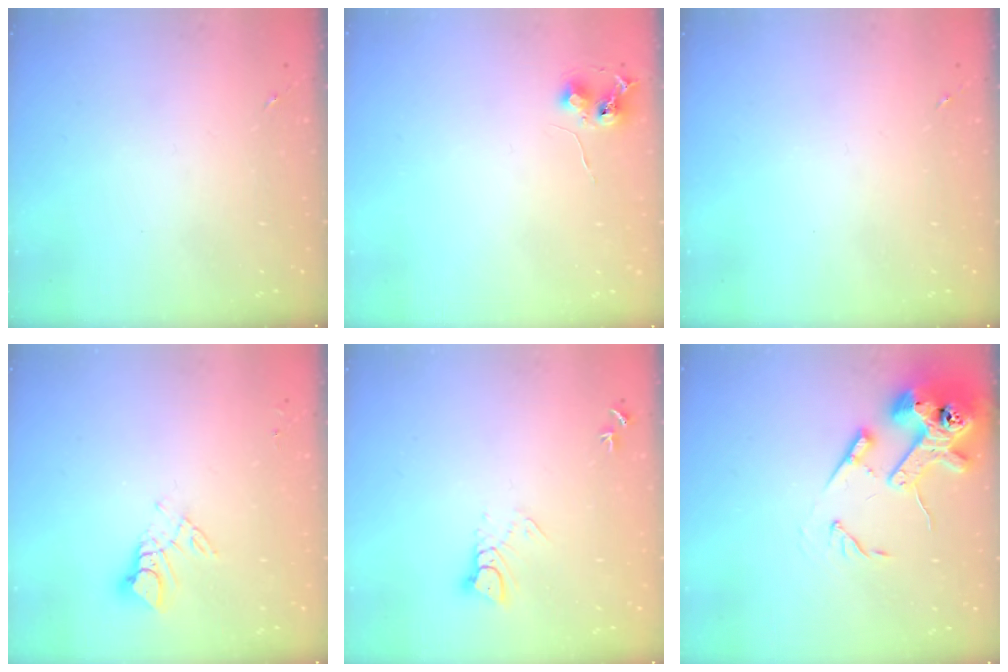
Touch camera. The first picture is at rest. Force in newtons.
{"total": 6.4, "press": 6.3, "slide": 0.7}
{"total": 0.0}
{"total": 6.8, "press": 6.8, "slide": 0.5}
{"total": 4.9, "press": 4.8, "slide": 0.3}
{"total": 15.7, "press": 15.5, "slide": 2.1}